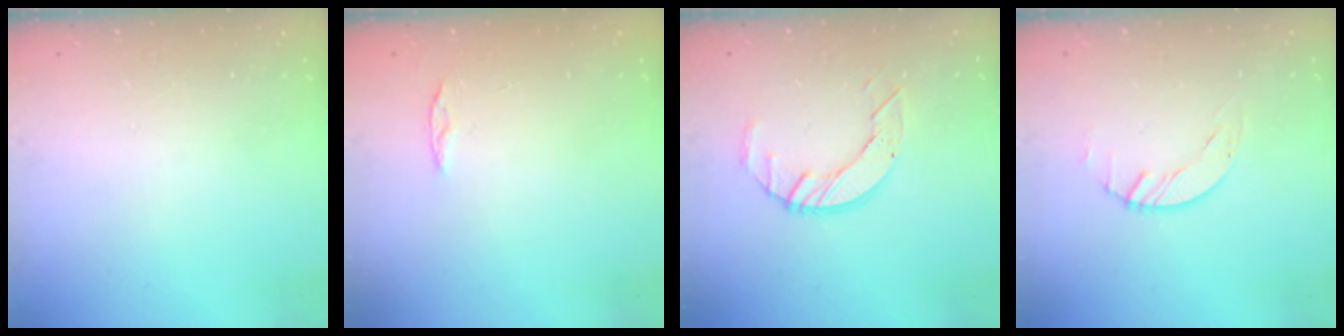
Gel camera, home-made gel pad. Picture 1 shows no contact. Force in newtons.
{"total": 4.0, "press": 3.9, "slide": 0.4}
{"total": 7.3, "press": 7.2, "slide": 0.7}
{"total": 1.5, "press": 1.4, "slide": 0.1}